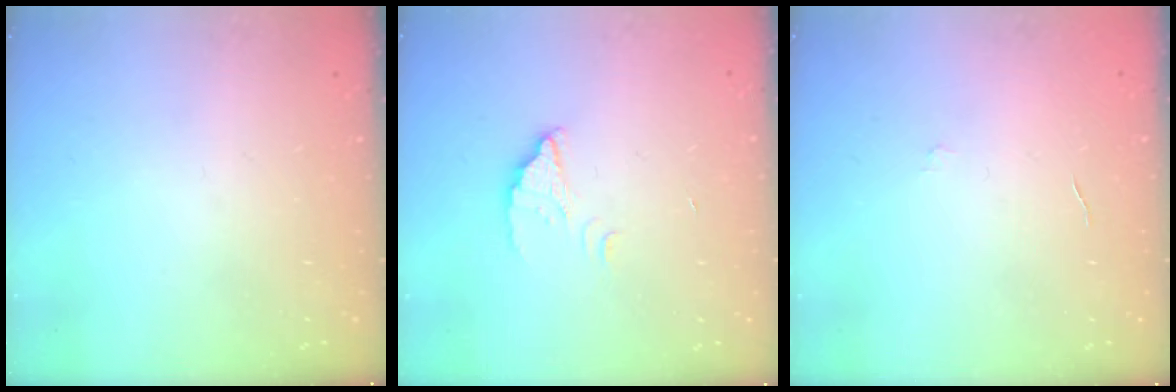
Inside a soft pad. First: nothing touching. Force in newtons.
{"total": 2.4, "press": 2.4, "slide": 0.1}
{"total": 3.9, "press": 3.9, "slide": 0.2}